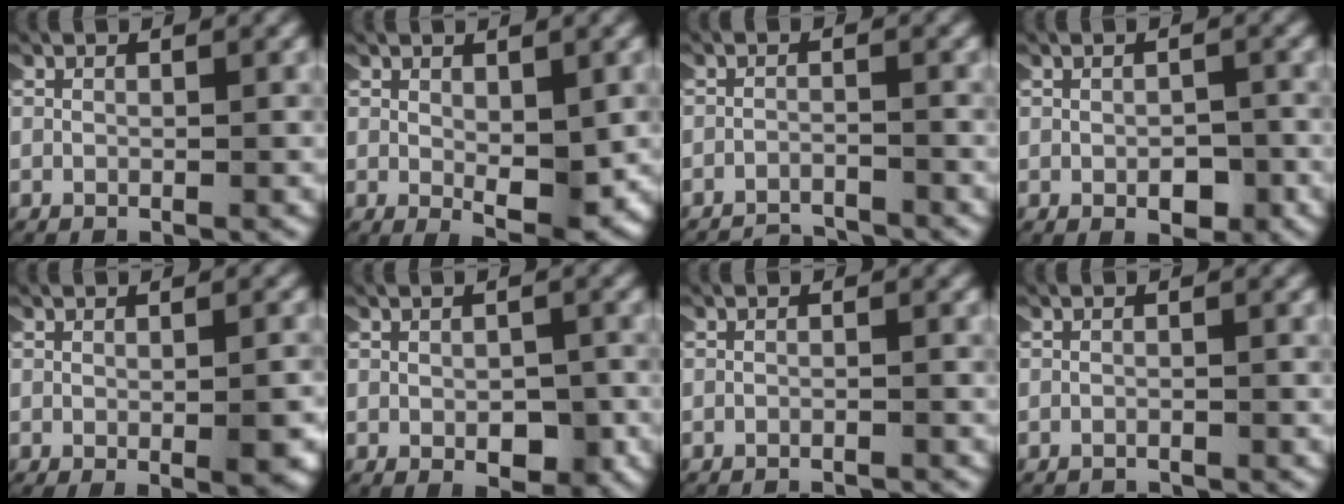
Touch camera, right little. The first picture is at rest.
{"total": 3.3, "force": [-0.6, 0.9, 3.1], "torque": [-0.048, -0.019, 0.001]}
{"total": 3.9, "force": [-3.9, 0.4, 0.1], "torque": [-0.005, -0.018, -0.060]}
{"total": 1.8, "force": [-1.1, 1.0, 0.9], "torque": [-0.013, -0.002, -0.017]}
{"total": 1.6, "force": [-0.5, 0.2, 1.5], "torque": [-0.023, -0.004, -0.002]}
{"total": 2.4, "force": [-1.2, 1.4, 1.7], "torque": [-0.026, -0.004, -0.017]}
{"total": 1.5, "force": [-1.5, -0.1, -0.1], "torque": [-0.003, -0.005, -0.019]}
{"total": 1.0, "force": [-1.0, -0.1, -0.3], "torque": [-0.002, -0.005, -0.012]}